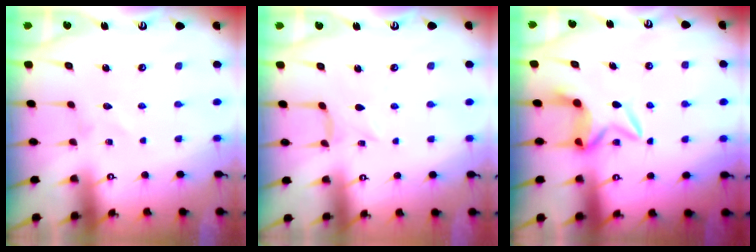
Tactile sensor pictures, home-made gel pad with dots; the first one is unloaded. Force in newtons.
{"total": 1.5, "press": 1.4, "slide": 0.1}
{"total": 6.3, "press": 6.2, "slide": 1.0}